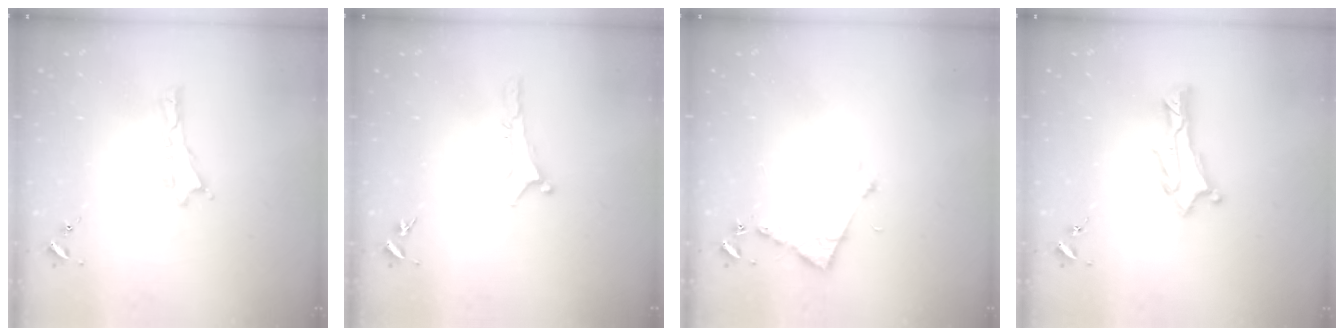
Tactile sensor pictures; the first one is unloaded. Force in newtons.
{"total": 0.0}
{"total": 3.5, "press": 3.5, "slide": 0.3}
{"total": 1.5, "press": 1.5, "slide": 0.1}